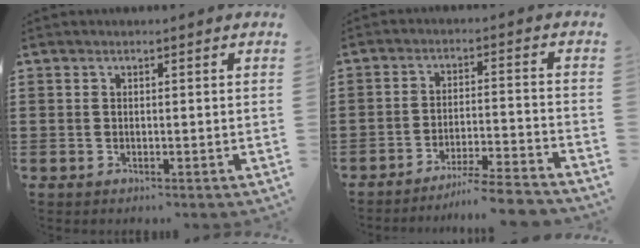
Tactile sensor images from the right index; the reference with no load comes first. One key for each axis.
{"total": 5.8, "fx": -5.3, "fy": -0.6, "fz": 2.1, "tx": -0.041, "ty": -0.014, "tz": -0.104}